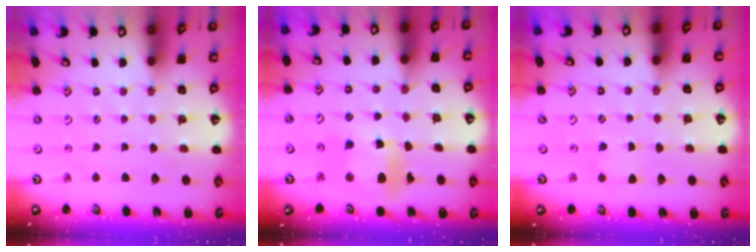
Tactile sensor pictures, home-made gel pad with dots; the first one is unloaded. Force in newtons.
{"total": 11.2, "press": 11.2, "slide": 1.3}
{"total": 2.1, "press": 2.1, "slide": 0.2}